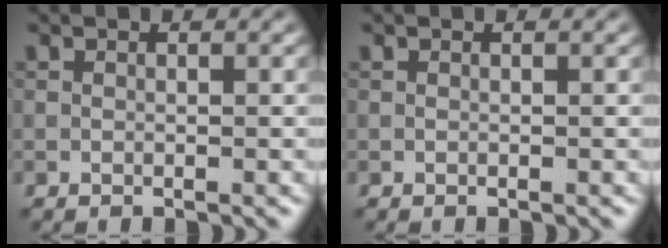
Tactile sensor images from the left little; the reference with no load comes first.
{"total": 0.0}